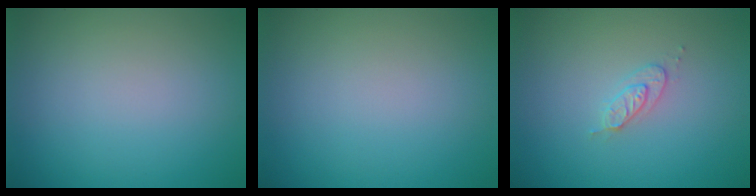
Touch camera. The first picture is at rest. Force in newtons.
{"total": 0.0}
{"total": 1.7, "press": 1.6, "slide": 0.2}